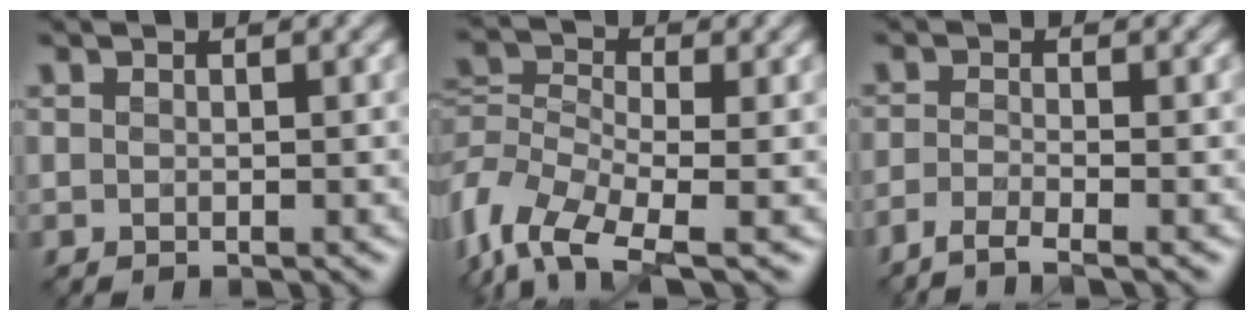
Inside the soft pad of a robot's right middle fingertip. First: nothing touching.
{"total": 7.6, "force": [-4.4, 3.5, 5.0], "torque": [-0.109, -0.006, -0.100]}
{"total": 2.4, "force": [-1.9, 0.1, 1.4], "torque": [-0.033, -0.007, -0.051]}